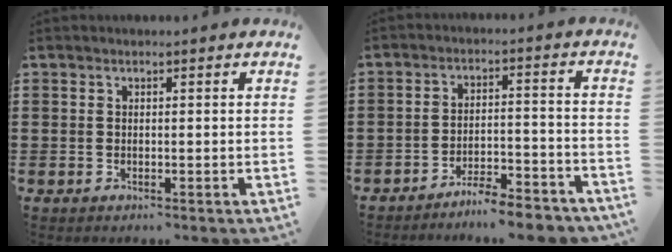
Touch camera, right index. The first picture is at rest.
{"total": 5.5, "force": [-5.4, 0.0, 1.2], "torque": [-0.016, 0.008, -0.104]}